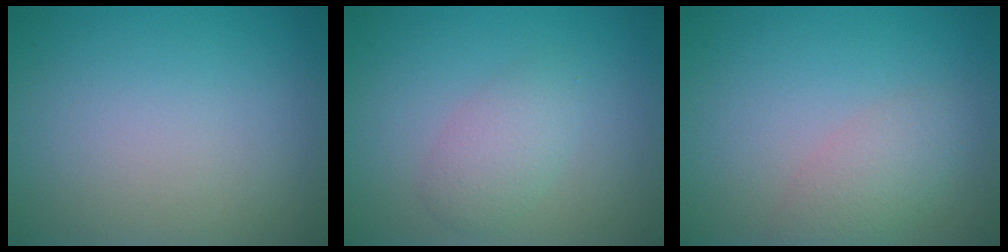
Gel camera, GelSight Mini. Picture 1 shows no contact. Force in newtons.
{"total": 2.4, "press": 2.4, "slide": 0.1}
{"total": 2.8, "press": 2.8, "slide": 0.1}